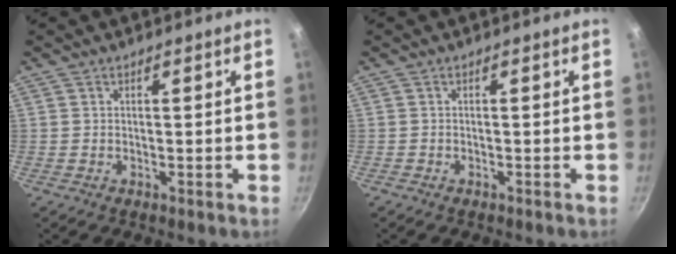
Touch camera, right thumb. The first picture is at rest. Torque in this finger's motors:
{"motor_torque": [-0.18, 0.00, -0.48, 0.53, -0.03]}